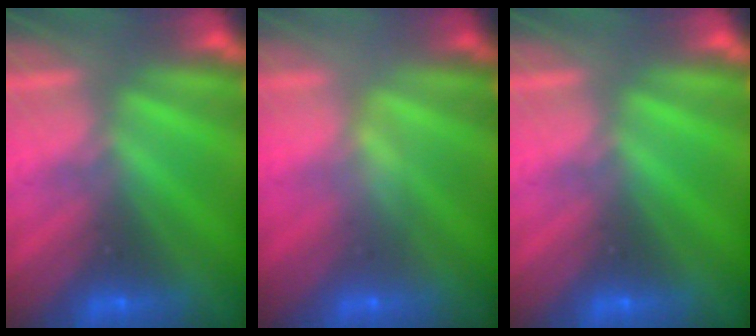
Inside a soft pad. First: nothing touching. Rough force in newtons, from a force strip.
{"total": 2.1}
{"total": 0.0}